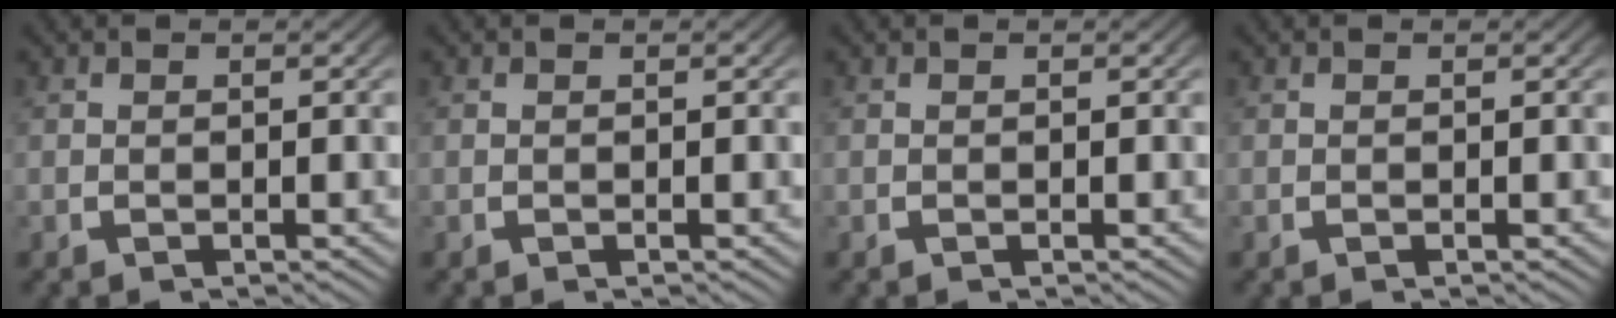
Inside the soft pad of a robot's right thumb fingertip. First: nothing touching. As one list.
[{"total": 0.0}, {"total": 0.0}, {"total": 0.0}]